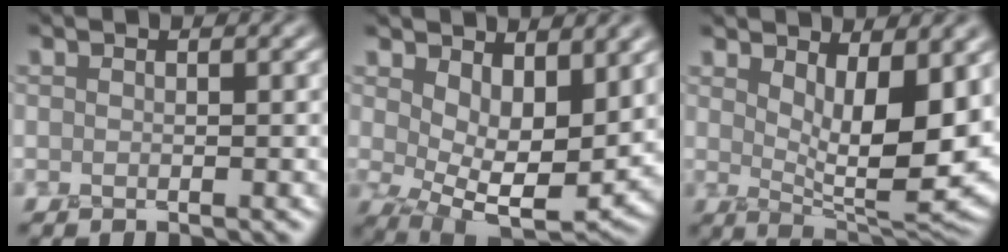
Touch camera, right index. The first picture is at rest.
{"total": 8.0, "force": [1.9, 4.3, 6.5], "torque": [-0.104, -0.022, 0.041]}
{"total": 8.2, "force": [2.1, 3.1, 7.3], "torque": [-0.117, -0.017, 0.041]}